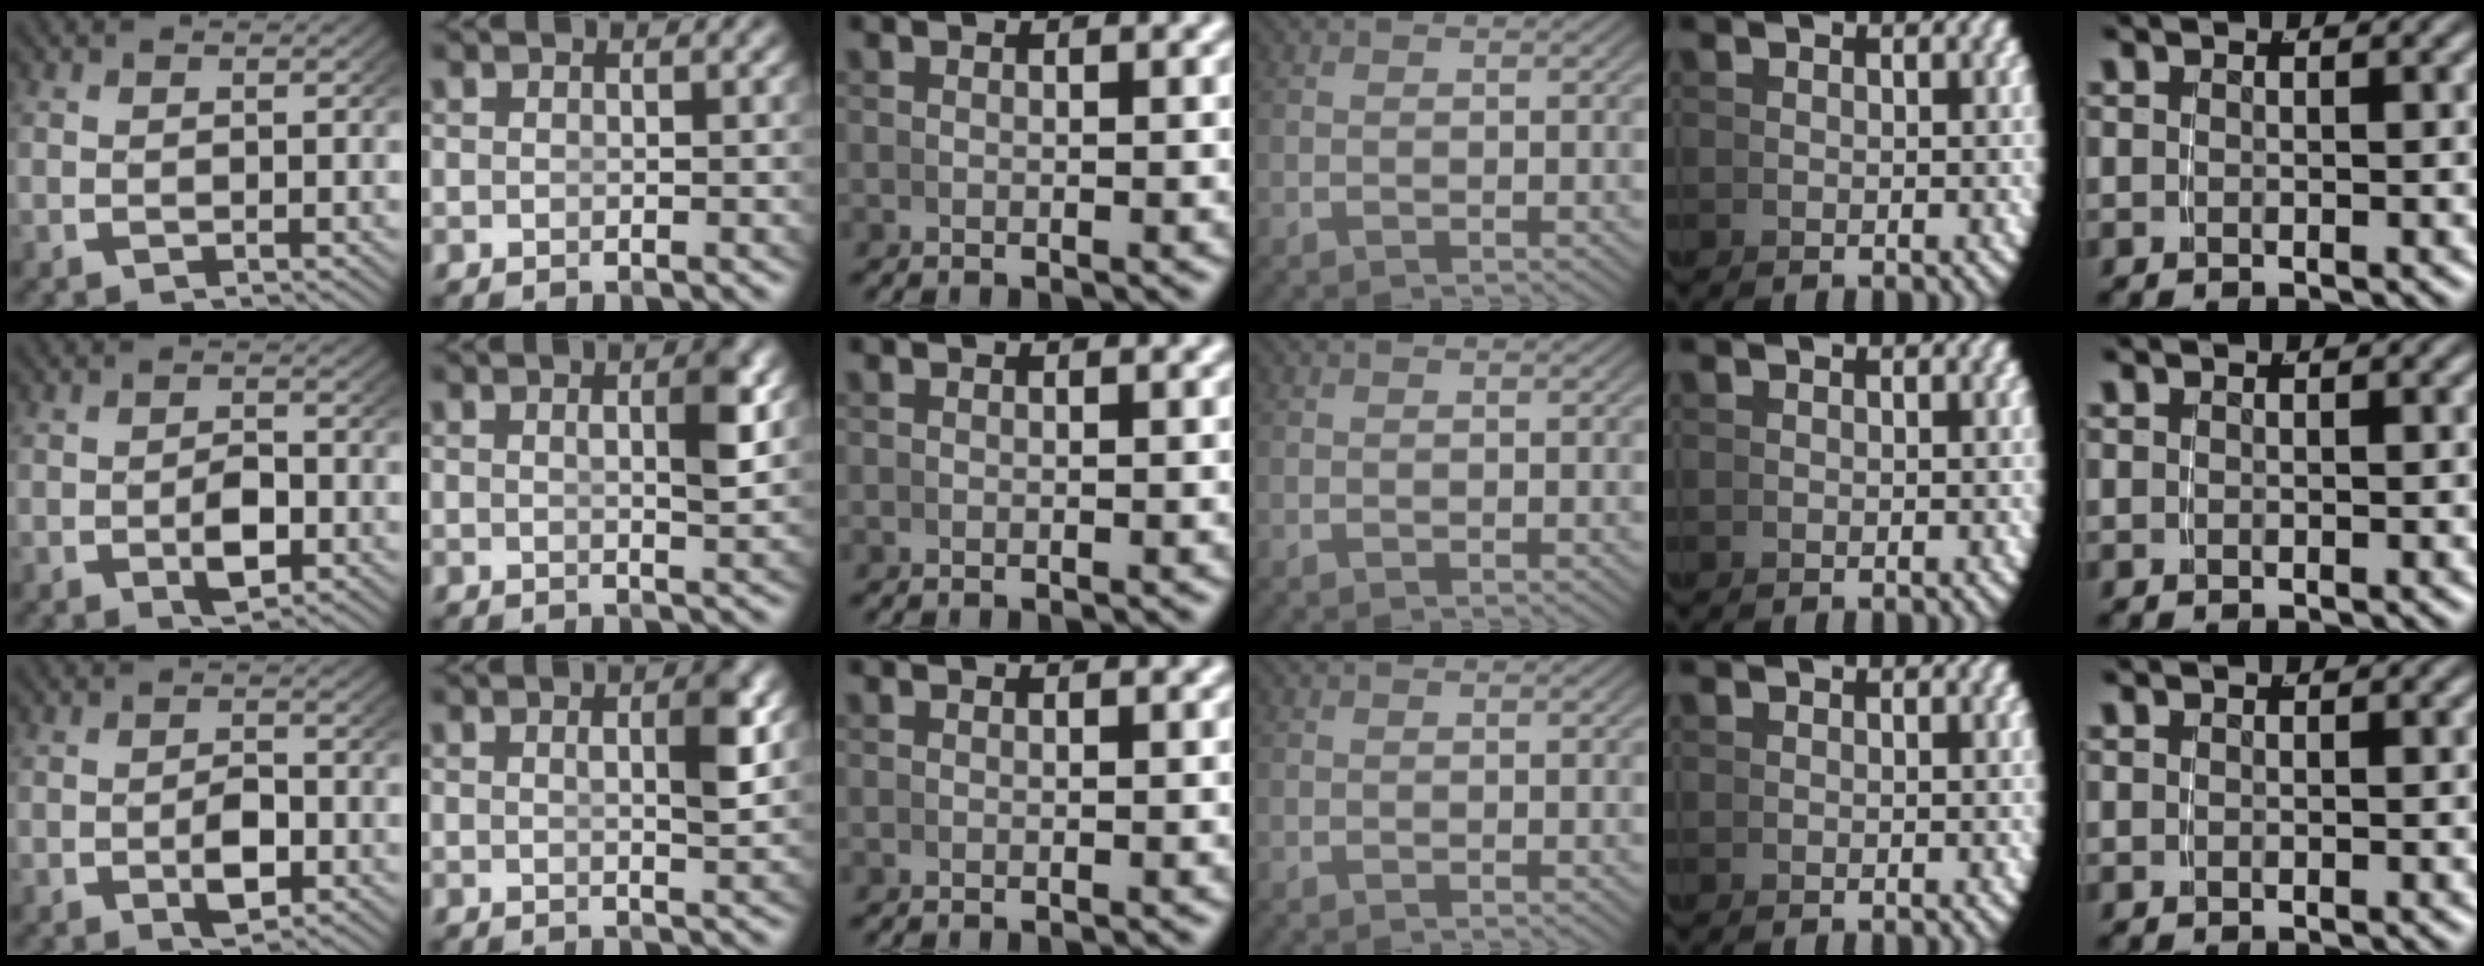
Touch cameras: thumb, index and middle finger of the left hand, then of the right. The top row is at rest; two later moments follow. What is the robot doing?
{"motion": "grasp_and_lifting", "object": "pen"}